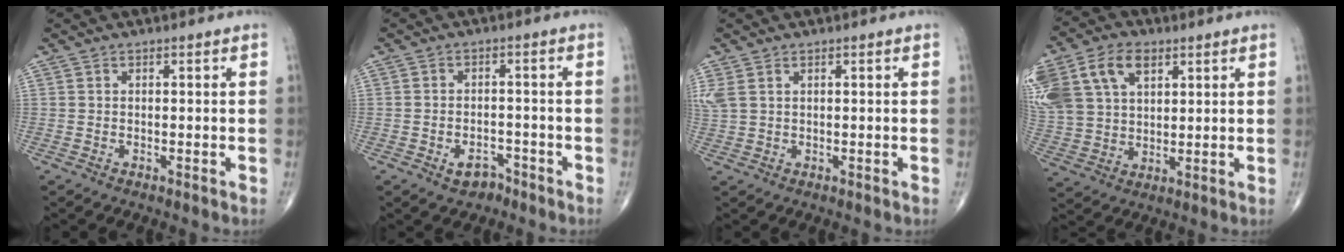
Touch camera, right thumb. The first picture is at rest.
{"total": 3.7, "force": [-2.3, 2.4, 1.5], "torque": [-0.011, 0.021, -0.033]}
{"total": 3.4, "force": [1.5, 2.0, 2.3], "torque": [-0.078, 0.015, 0.040]}
{"total": 20.3, "force": [8.5, 13.8, 12.2], "torque": [-0.292, 0.028, 0.170]}